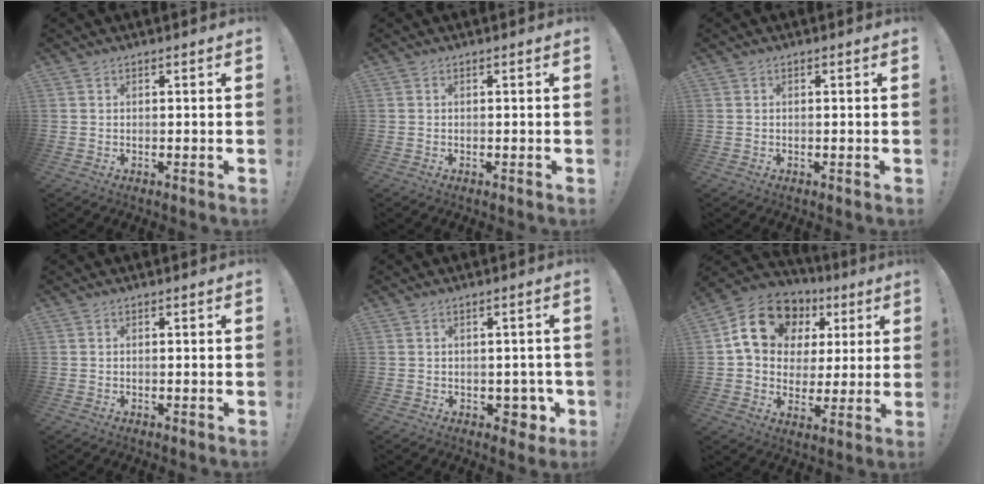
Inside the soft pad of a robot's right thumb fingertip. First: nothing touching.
{"total": 0.0}
{"total": 0.0}
{"total": 0.0}
{"total": 5.2, "force": [-0.7, 4.4, 2.7], "torque": [-0.015, 0.002, -0.006]}
{"total": 17.8, "force": [7.2, 13.5, 9.0], "torque": [-0.138, -0.016, 0.146]}